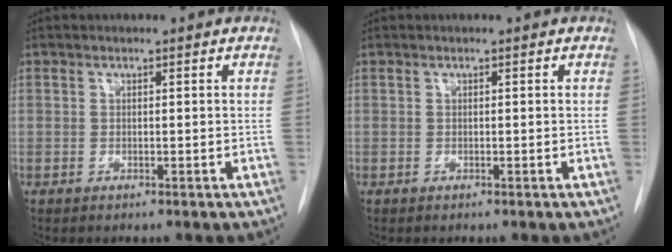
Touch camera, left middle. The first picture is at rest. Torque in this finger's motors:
{"motor_torque": [0.00, 0.00, -0.01, 0.00]}